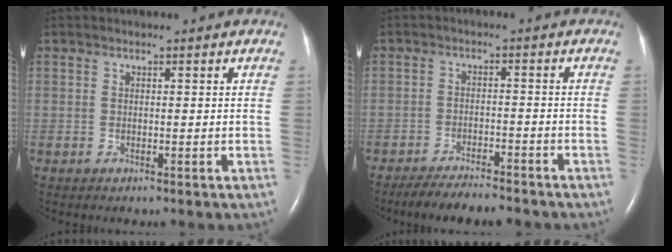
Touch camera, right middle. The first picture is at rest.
{"total": 7.4, "force": [-6.8, 1.1, 2.7], "torque": [-0.040, -0.012, -0.109]}